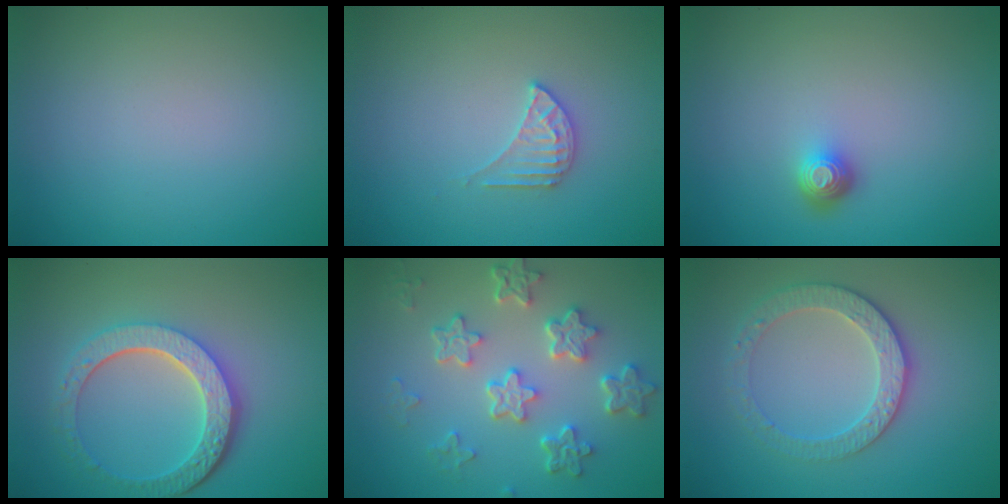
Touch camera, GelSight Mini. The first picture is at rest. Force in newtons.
{"total": 2.1, "press": 2.0, "slide": 0.4}
{"total": 1.7, "press": 1.3, "slide": 1.1}
{"total": 6.0, "press": 4.5, "slide": 4.0}
{"total": 5.6, "press": 4.4, "slide": 3.6}
{"total": 3.3, "press": 3.3, "slide": 0.6}